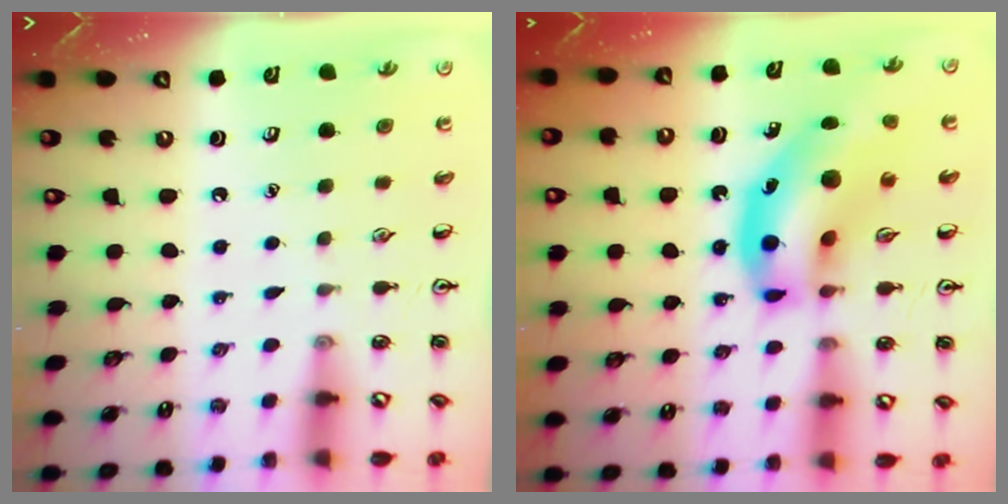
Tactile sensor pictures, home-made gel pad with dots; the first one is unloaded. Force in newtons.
{"total": 17.0, "press": 16.3, "slide": 4.8}